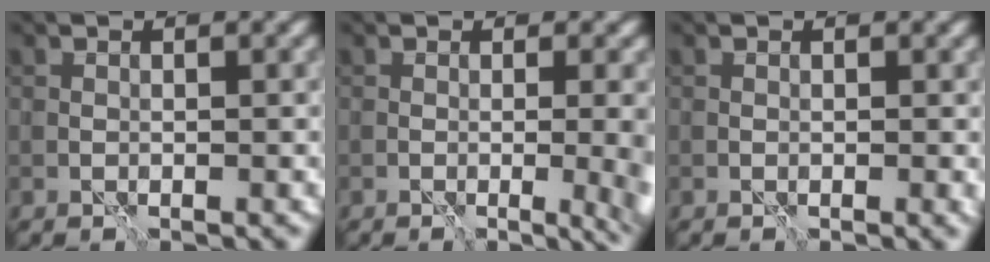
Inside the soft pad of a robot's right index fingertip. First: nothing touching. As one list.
[{"total": 6.1, "force": [-0.6, 2.6, 5.5], "torque": [-0.042, -0.002, -0.007]}, {"total": 0.5, "force": [0.0, 0.1, 0.5], "torque": [-0.008, -0.003, -0.002]}]